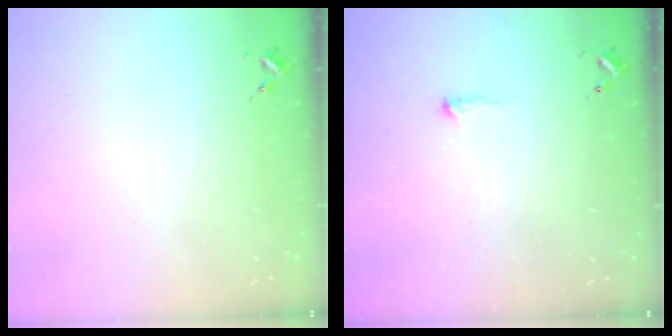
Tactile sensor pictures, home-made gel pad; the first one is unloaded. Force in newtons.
{"total": 4.6, "press": 4.5, "slide": 0.8}